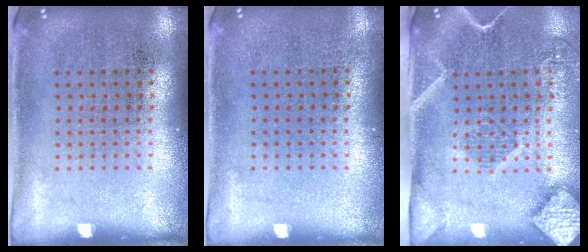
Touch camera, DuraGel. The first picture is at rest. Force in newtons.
{"total": 0.0}
{"total": 2.5, "press": 1.9, "slide": 1.7}